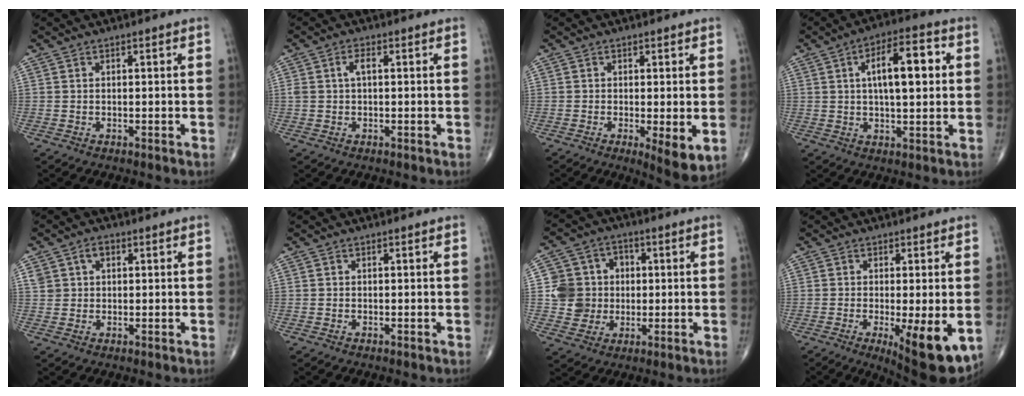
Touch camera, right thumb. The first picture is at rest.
{"total": 2.4, "force": [0.4, 1.2, 2.1], "torque": [-0.046, 0.010, 0.009]}
{"total": 5.8, "force": [-1.1, 1.5, 5.5], "torque": [-0.083, -0.018, -0.018]}
{"total": 12.2, "force": [2.4, 4.8, 11.0], "torque": [-0.156, 0.012, 0.033]}
{"total": 3.4, "force": [1.4, 2.5, 1.8], "torque": [-0.019, 0.002, 0.027]}
{"total": 0.0}
{"total": 9.9, "force": [0.2, 9.4, 3.1], "torque": [-0.020, 0.018, 0.004]}
{"total": 11.3, "force": [-3.3, 3.0, 10.4], "torque": [-0.144, -0.023, -0.041]}